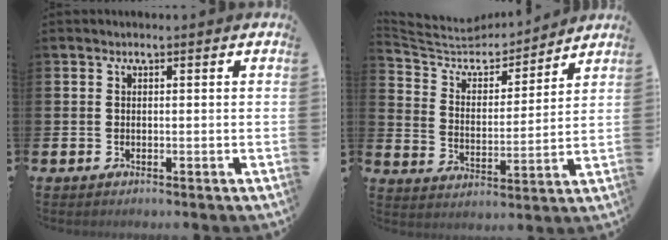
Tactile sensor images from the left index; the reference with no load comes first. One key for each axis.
{"total": 7.3, "fx": 6.9, "fy": 2.0, "fz": 1.3, "tx": -0.067, "ty": -0.057, "tz": 0.119}